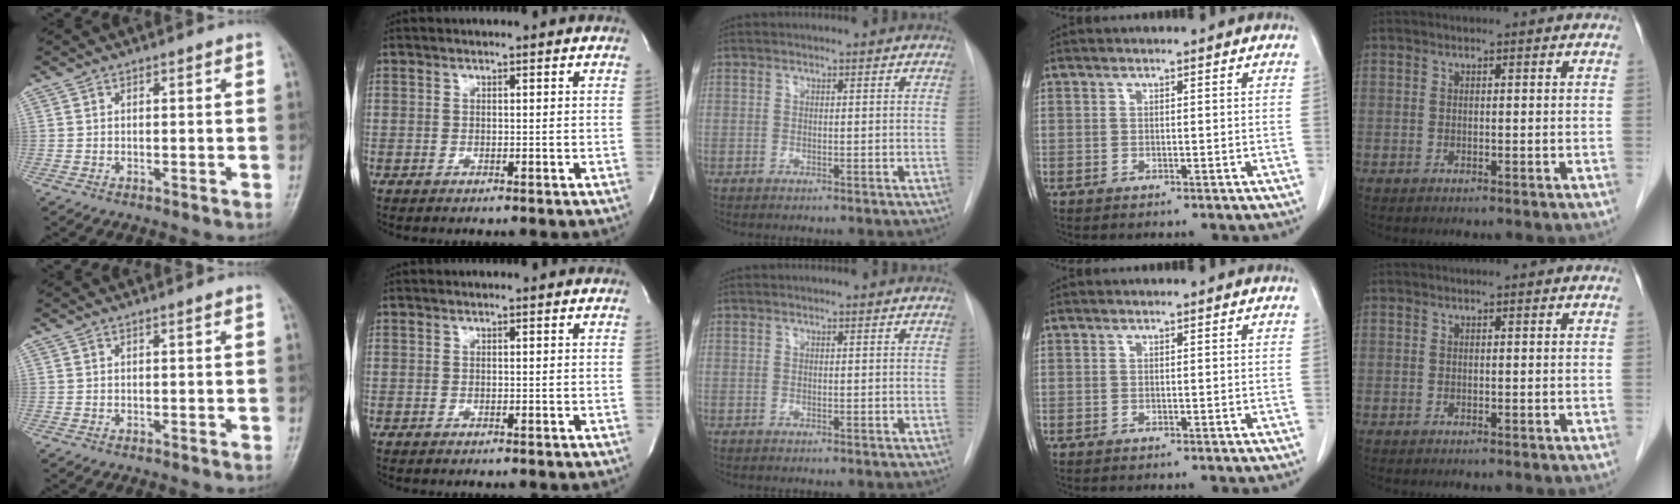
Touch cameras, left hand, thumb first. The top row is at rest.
{}